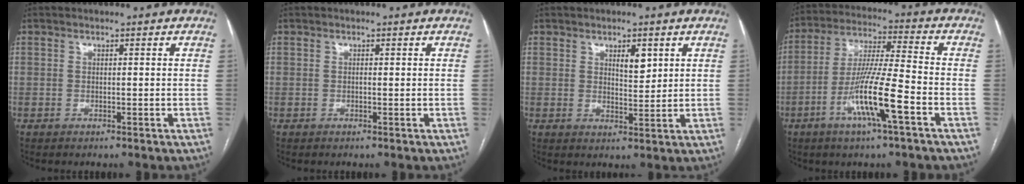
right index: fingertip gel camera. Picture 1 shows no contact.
{"total": 0.0}
{"total": 3.6, "force": [1.7, 1.4, 2.8], "torque": [-0.044, -0.002, 0.029]}
{"total": 12.3, "force": [-5.0, 0.0, 11.2], "torque": [-0.221, -0.005, -0.097]}